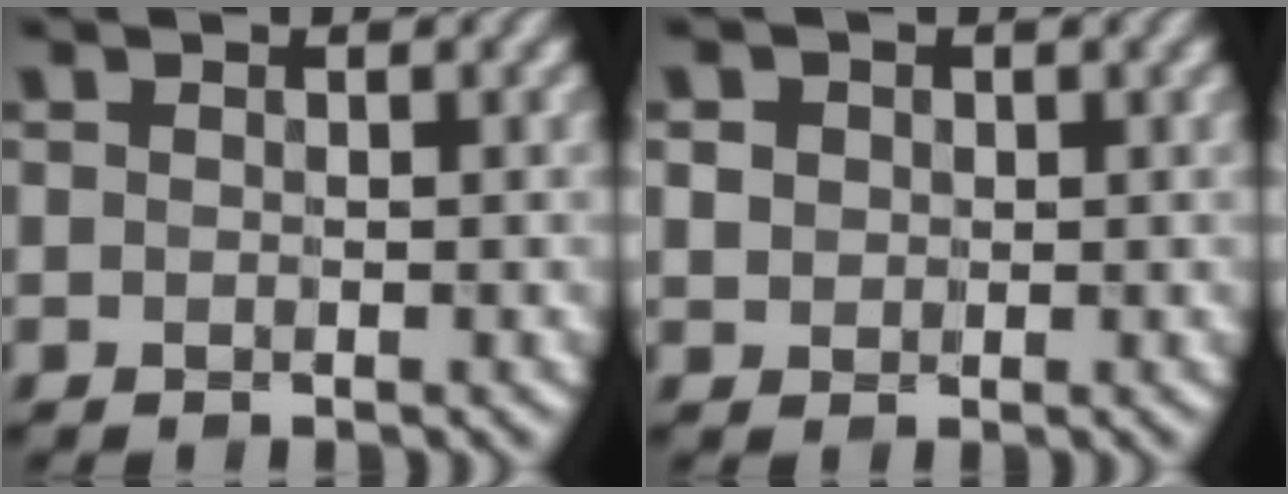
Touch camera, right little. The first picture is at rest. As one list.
[{"total": 1.5, "force": [0.2, 1.4, 0.4], "torque": [-0.019, -0.008, 0.010]}]